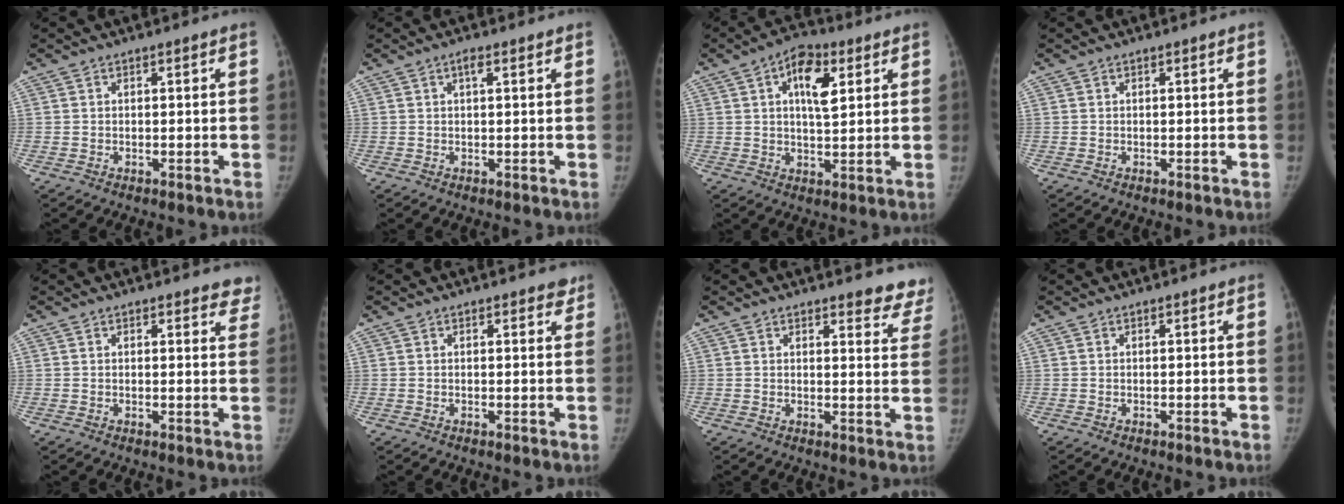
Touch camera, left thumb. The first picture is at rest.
{"total": 1.6, "force": [0.8, 0.5, 1.3], "torque": [-0.023, 0.005, 0.011]}
{"total": 9.1, "force": [3.3, 4.5, 7.2], "torque": [-0.093, -0.003, 0.047]}
{"total": 0.0}
{"total": 4.4, "force": [3.9, 1.8, 1.1], "torque": [0.023, -0.018, 0.027]}
{"total": 1.5, "force": [1.2, 0.8, 0.5], "torque": [0.010, -0.005, 0.007]}
{"total": 8.2, "force": [7.6, 2.5, 1.7], "torque": [0.029, -0.046, 0.058]}
{"total": 0.0}